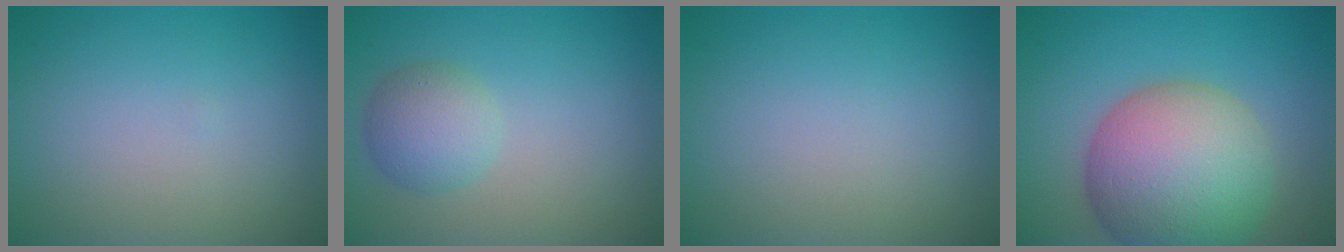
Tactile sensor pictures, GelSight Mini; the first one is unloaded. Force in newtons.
{"total": 3.2, "press": 3.2, "slide": 0.3}
{"total": 0.0}
{"total": 12.3, "press": 12.3, "slide": 1.0}